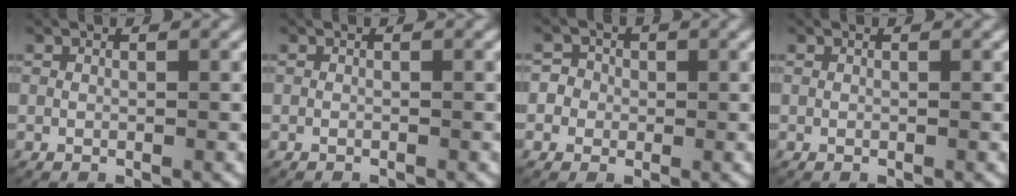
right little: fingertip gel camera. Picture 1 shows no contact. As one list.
[{"total": 0.0}, {"total": 5.3, "force": [-0.4, 5.0, 1.5], "torque": [-0.044, -0.003, -0.022]}, {"total": 0.0}]